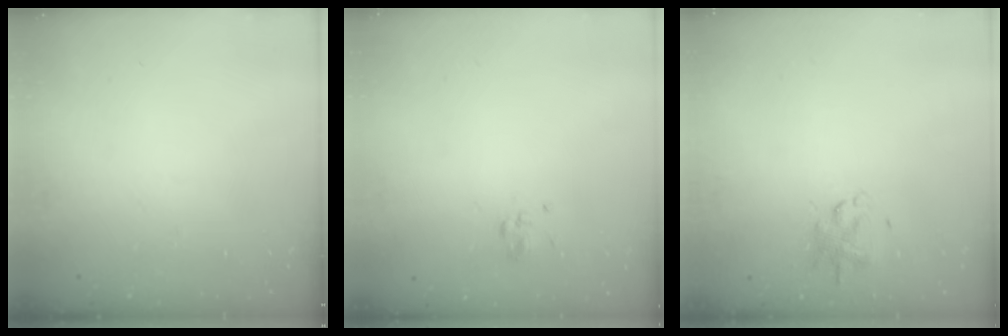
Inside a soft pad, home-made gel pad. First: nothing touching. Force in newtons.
{"total": 2.3, "press": 2.0, "slide": 1.1}
{"total": 1.9, "press": 1.8, "slide": 0.6}